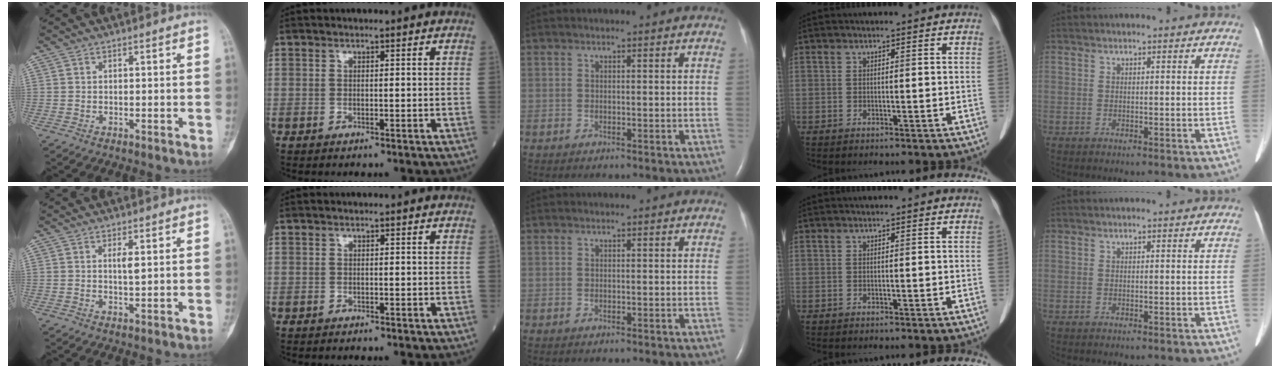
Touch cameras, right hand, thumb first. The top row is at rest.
{"thumb": {"total": 2.0, "force": [0.5, 0.5, 1.9], "torque": [-0.032, 0.001, 0.010]}, "index": {"total": 0.9, "force": [-0.8, 0.4, 0.1], "torque": [-0.007, 0.001, -0.017]}}